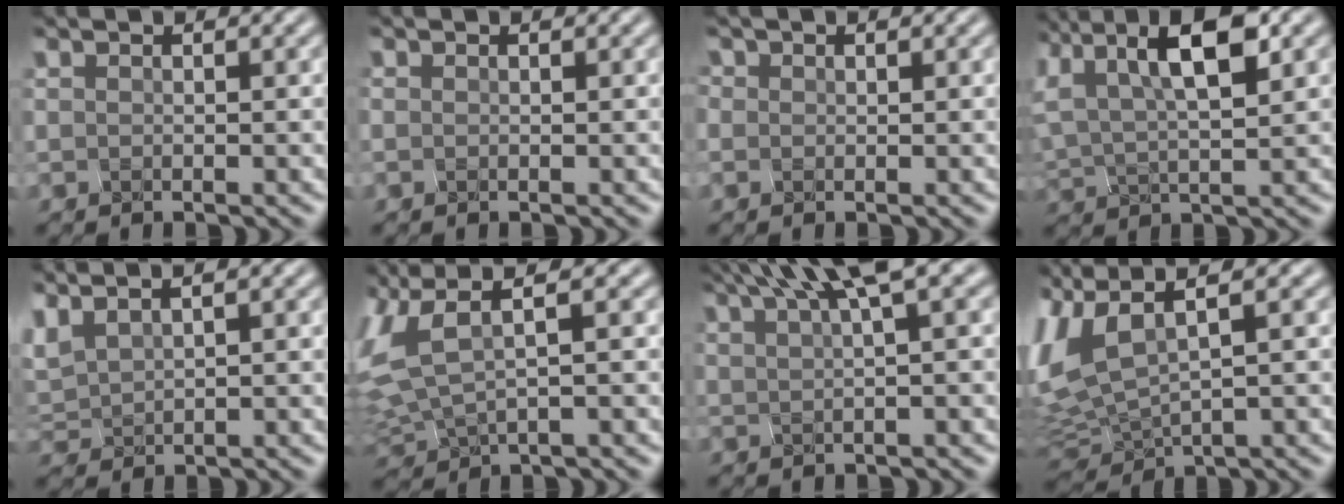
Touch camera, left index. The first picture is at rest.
{"total": 0.0}
{"total": 0.7, "force": [0.1, -0.3, -0.6], "torque": [0.002, -0.003, 0.009]}
{"total": 11.4, "force": [5.8, 4.6, 8.6], "torque": [-0.175, 0.032, 0.094]}
{"total": 2.3, "force": [2.2, 0.3, 0.5], "torque": [-0.041, 0.017, 0.060]}
{"total": 5.1, "force": [2.4, 2.2, 4.0], "torque": [-0.123, 0.010, 0.054]}
{"total": 6.3, "force": [4.2, 1.0, 4.7], "torque": [-0.050, 0.026, 0.065]}
{"total": 7.5, "force": [3.2, 3.0, 6.1], "torque": [-0.172, 0.013, 0.071]}